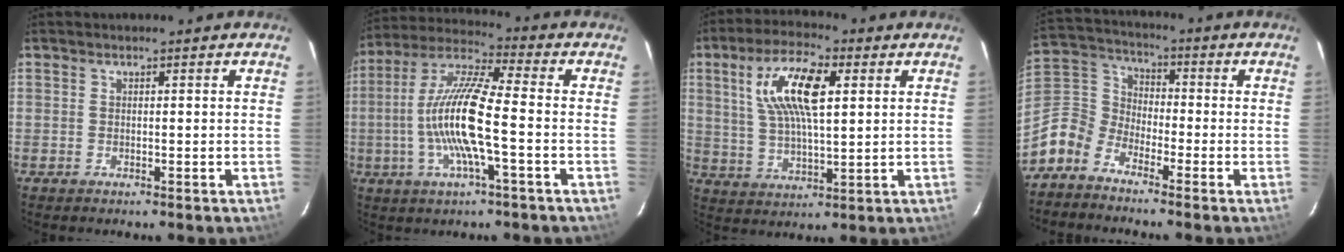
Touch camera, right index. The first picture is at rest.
{"total": 14.8, "force": [-2.9, 1.9, 14.4], "torque": [-0.283, 0.001, -0.059]}
{"total": 13.5, "force": [4.2, 5.0, 11.8], "torque": [-0.228, 0.018, 0.082]}
{"total": 9.6, "force": [-6.8, 6.0, 3.0], "torque": [-0.080, 0.032, -0.158]}